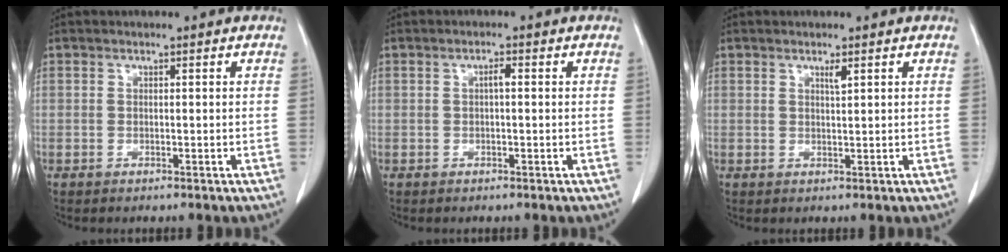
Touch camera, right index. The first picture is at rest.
{"total": 1.3, "force": [0.1, 0.2, 1.3], "torque": [-0.023, 0.004, 0.001]}
{"total": 1.1, "force": [0.7, 0.0, 0.9], "torque": [-0.019, -0.005, 0.013]}